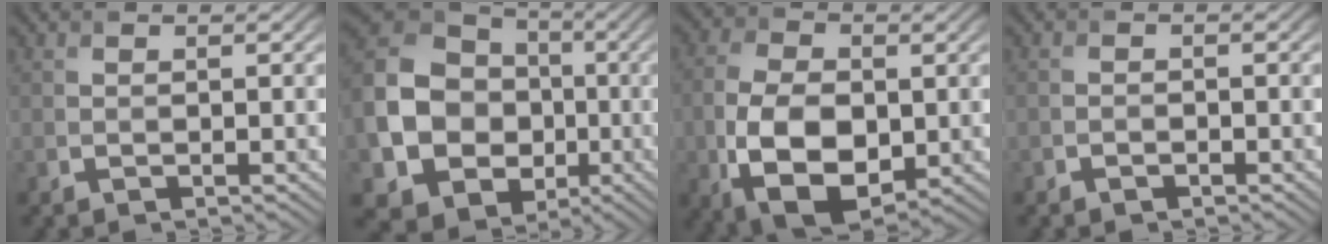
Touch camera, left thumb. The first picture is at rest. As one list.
[{"total": 19.4, "force": [-3.2, 16.8, 9.2], "torque": [-0.248, -0.012, -0.081]}, {"total": 11.9, "force": [-2.2, 7.2, 9.3], "torque": [-0.216, -0.013, -0.046]}, {"total": 0.9, "force": [-0.8, 0.4, 0.2], "torque": [-0.004, -0.001, -0.015]}]